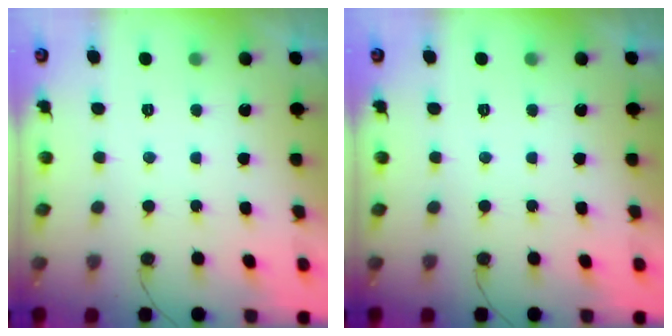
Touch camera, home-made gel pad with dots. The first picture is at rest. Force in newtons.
{"total": 0.0}